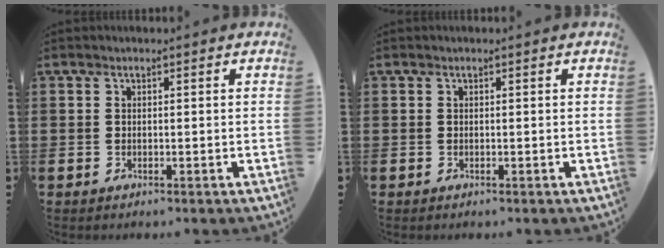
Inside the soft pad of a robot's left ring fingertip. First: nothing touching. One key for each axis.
{"total": 0.0}